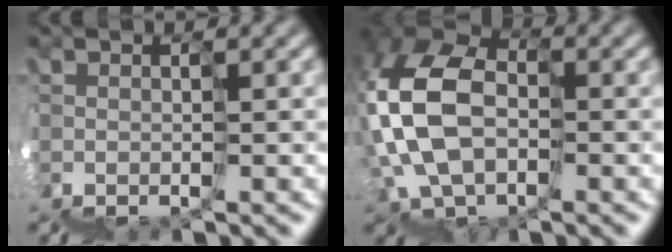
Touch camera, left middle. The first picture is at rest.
{"total": 8.1, "force": [1.7, 6.0, 5.3], "torque": [-0.140, 0.044, 0.002]}